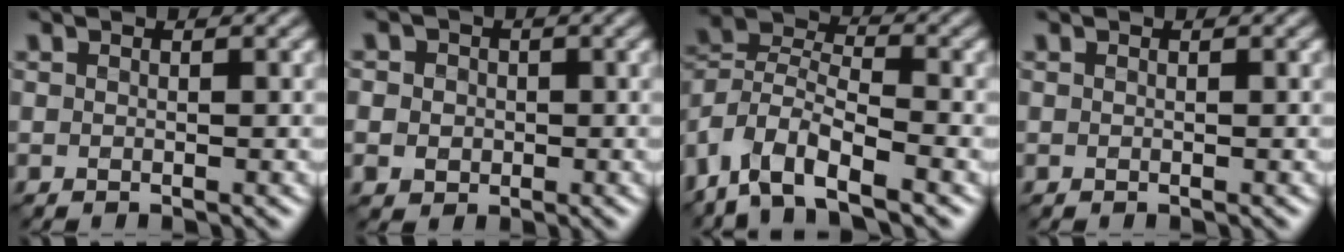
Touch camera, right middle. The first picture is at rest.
{"total": 3.7, "force": [0.2, 3.4, 1.4], "torque": [-0.012, 0.019, -0.022]}
{"total": 8.9, "force": [-5.9, 3.7, 5.5], "torque": [-0.101, 0.001, -0.124]}
{"total": 0.0}